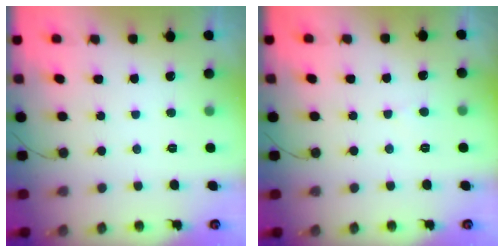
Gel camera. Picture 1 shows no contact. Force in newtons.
{"total": 2.9, "press": 2.9, "slide": 0.4}